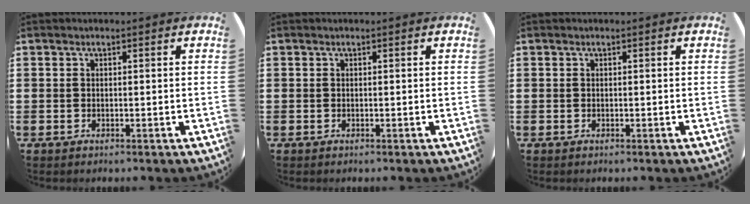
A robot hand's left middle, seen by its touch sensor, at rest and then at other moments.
{"total": 0.0}
{"total": 0.0}